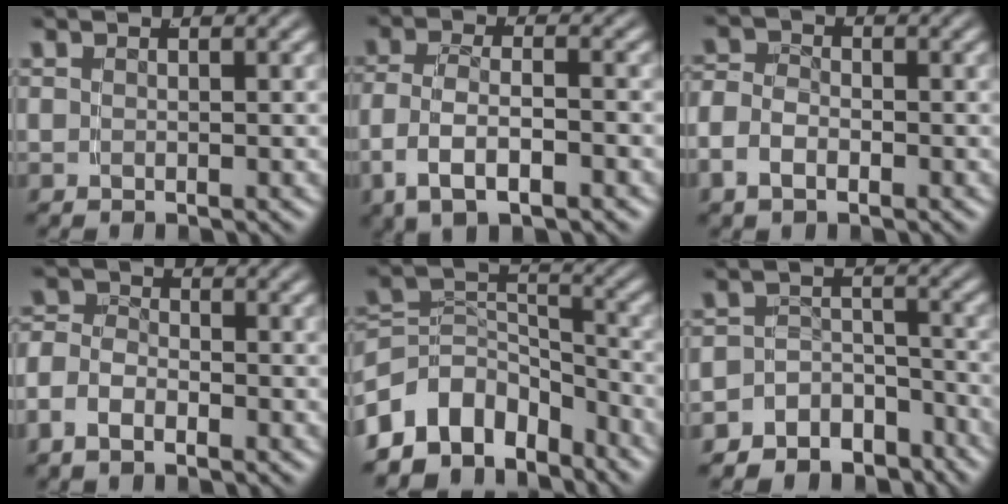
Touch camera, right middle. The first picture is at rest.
{"total": 4.5, "force": [-1.5, 2.4, 3.6], "torque": [-0.078, -0.010, -0.020]}
{"total": 3.2, "force": [-1.2, 2.4, 1.8], "torque": [-0.047, -0.013, -0.020]}
{"total": 3.6, "force": [-1.4, 2.7, 1.9], "torque": [-0.048, -0.015, -0.027]}
{"total": 10.8, "force": [-4.7, 8.0, 5.4], "torque": [-0.109, -0.049, -0.069]}
{"total": 7.1, "force": [-5.6, 4.0, 1.7], "torque": [-0.021, -0.012, -0.098]}